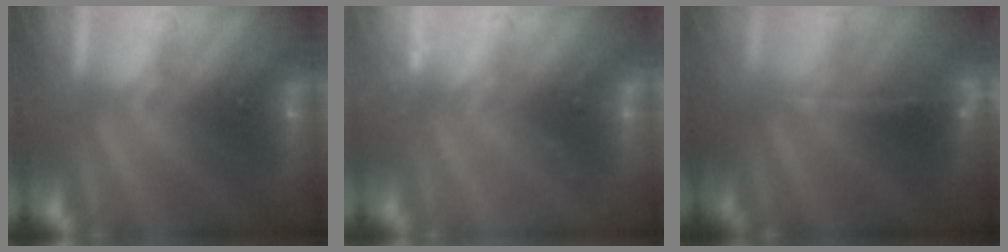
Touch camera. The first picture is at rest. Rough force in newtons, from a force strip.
{"total": 2.2}
{"total": 1.2}